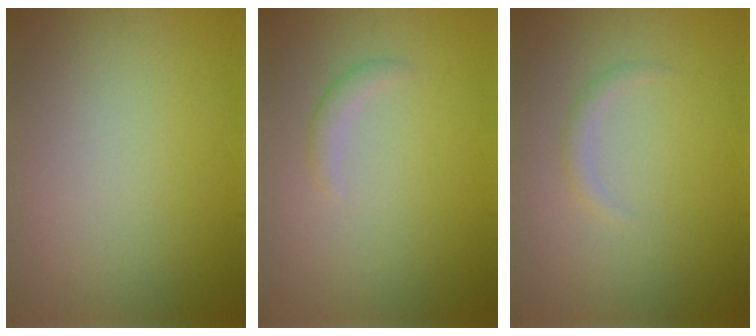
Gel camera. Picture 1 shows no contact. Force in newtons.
{"total": 1.1, "press": 1.1, "slide": 0.1}
{"total": 1.0, "press": 1.0, "slide": 0.0}